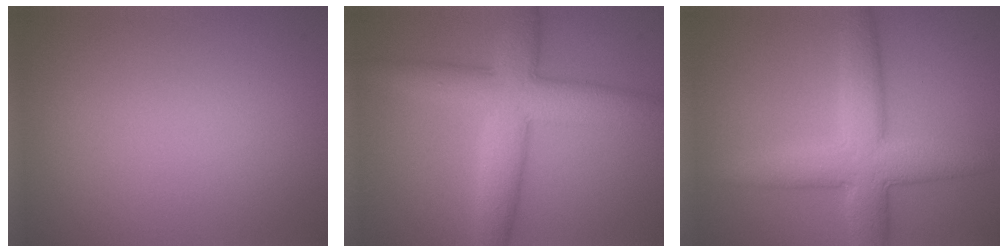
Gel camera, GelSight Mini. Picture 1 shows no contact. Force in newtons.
{"total": 7.1, "press": 7.1, "slide": 0.1}
{"total": 7.3, "press": 7.3, "slide": 0.2}